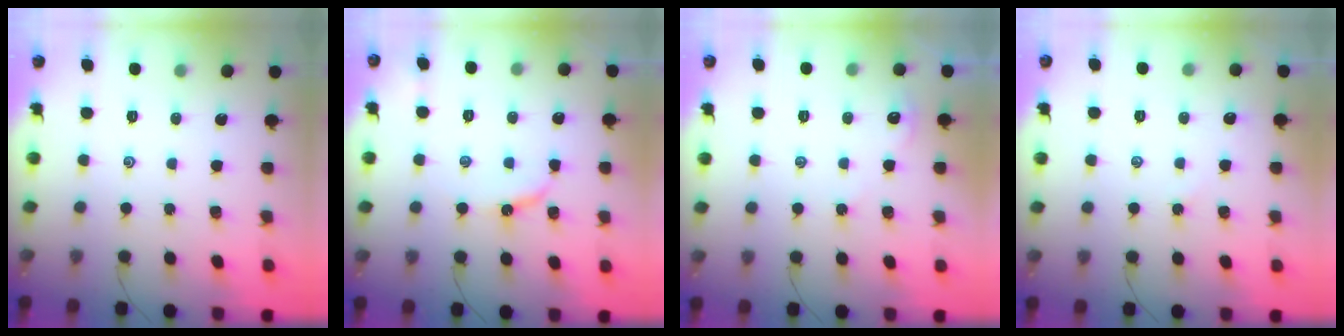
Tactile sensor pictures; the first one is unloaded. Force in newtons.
{"total": 5.9, "press": 5.8, "slide": 0.6}
{"total": 2.6, "press": 2.6, "slide": 0.3}
{"total": 2.8, "press": 2.8, "slide": 0.5}